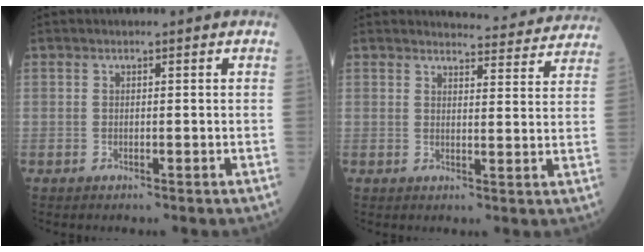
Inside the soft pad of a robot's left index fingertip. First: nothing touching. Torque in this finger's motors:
{"motor_torque": [0.33, -0.78, -0.13, -0.04]}